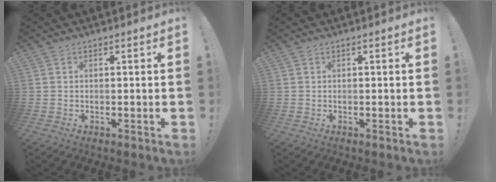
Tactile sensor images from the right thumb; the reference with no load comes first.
{"total": 0.0}